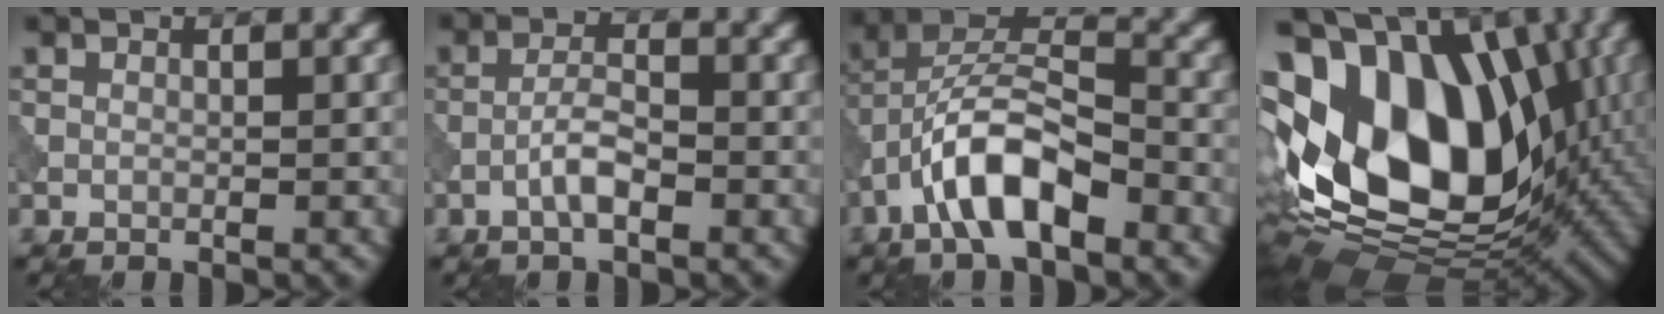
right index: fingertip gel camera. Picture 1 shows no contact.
{"total": 2.6, "force": [-1.3, 0.7, 2.2], "torque": [-0.044, 0.008, -0.031]}
{"total": 8.0, "force": [-3.8, 3.2, 6.2], "torque": [-0.107, 0.017, -0.076]}
{"total": 19.0, "force": [1.1, 12.6, 14.2], "torque": [-0.260, 0.010, 0.025]}